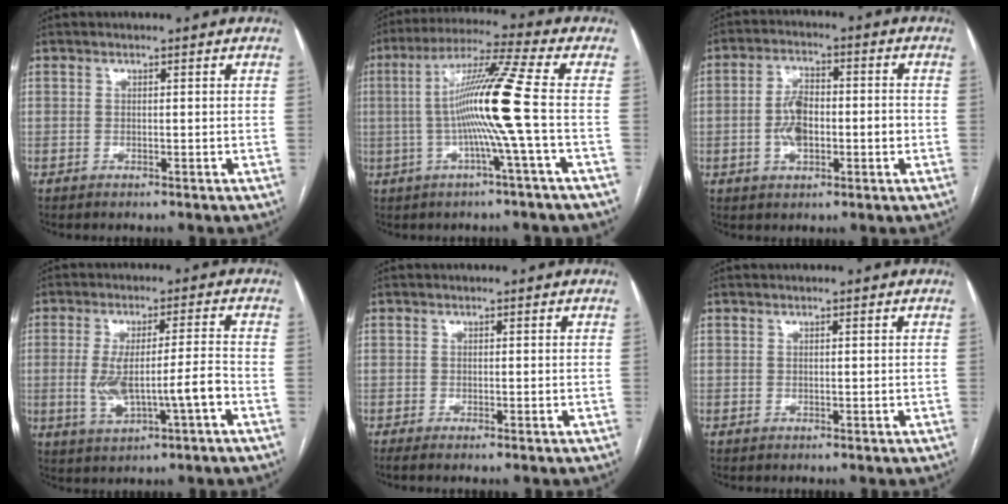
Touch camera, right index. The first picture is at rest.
{"total": 12.5, "force": [-1.1, -2.5, 12.2], "torque": [-0.226, 0.009, -0.024]}
{"total": 7.2, "force": [-1.2, 3.5, 6.2], "torque": [-0.128, 0.017, -0.020]}
{"total": 8.9, "force": [-2.2, 1.3, 8.5], "torque": [-0.165, 0.010, -0.029]}
{"total": 1.3, "force": [-1.0, -0.2, 0.8], "torque": [-0.014, 0.000, -0.017]}
{"total": 0.0}